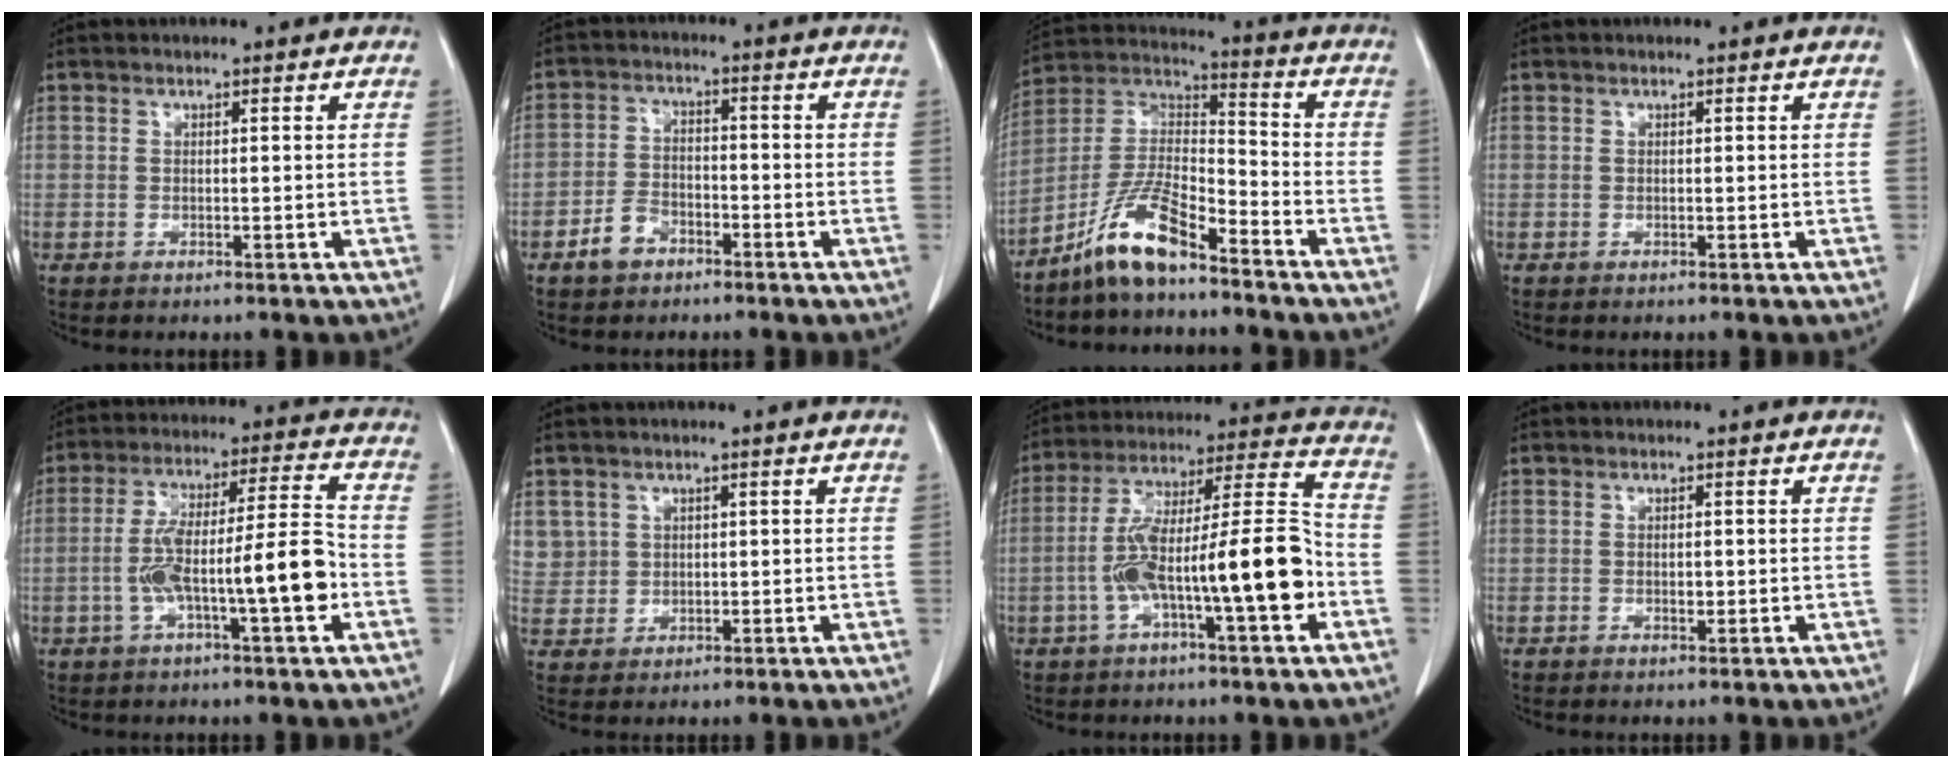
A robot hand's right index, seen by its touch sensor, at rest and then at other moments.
{"total": 5.0, "force": [-3.1, 3.2, 2.2], "torque": [-0.047, 0.010, -0.055]}
{"total": 11.0, "force": [-8.1, 2.1, 7.1], "torque": [-0.153, 0.011, -0.159]}
{"total": 0.0}
{"total": 12.9, "force": [-3.4, 1.2, 12.4], "torque": [-0.218, 0.020, -0.056]}
{"total": 5.0, "force": [2.2, 4.5, 0.2], "torque": [0.000, 0.006, 0.051]}
{"total": 16.8, "force": [-4.6, 2.0, 16.1], "torque": [-0.284, 0.025, -0.072]}
{"total": 0.7, "force": [0.0, 0.4, 0.6], "torque": [-0.013, -0.001, 0.000]}